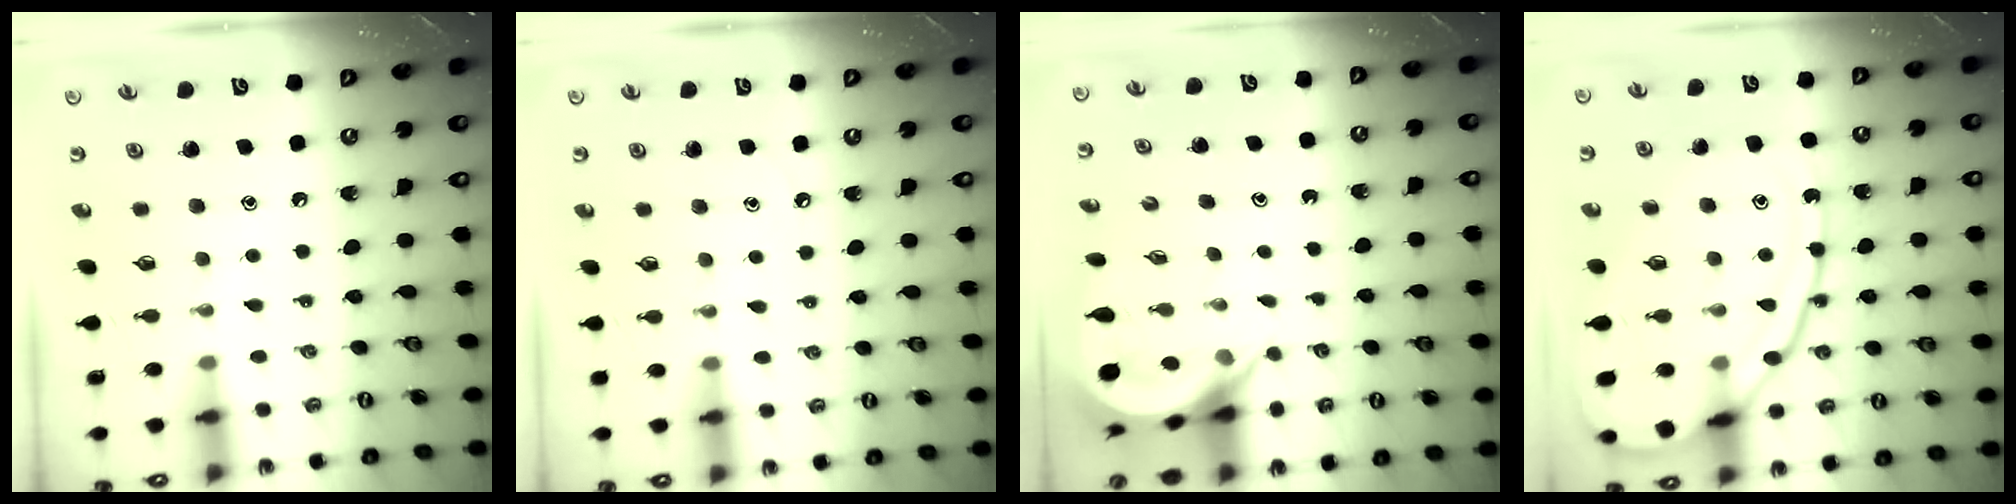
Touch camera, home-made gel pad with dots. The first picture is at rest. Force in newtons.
{"total": 3.2, "press": 3.1, "slide": 0.5}
{"total": 5.8, "press": 5.8, "slide": 0.3}
{"total": 19.4, "press": 19.3, "slide": 2.0}